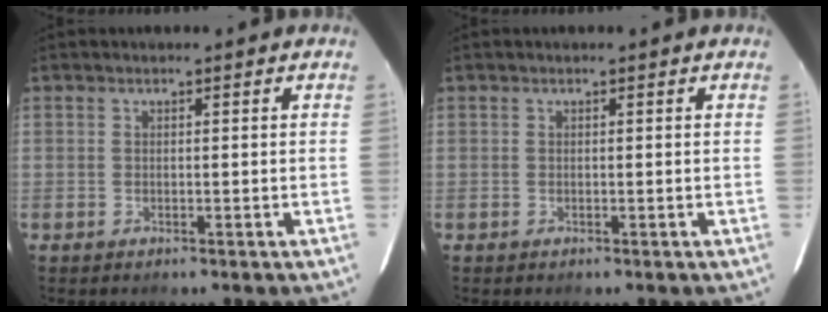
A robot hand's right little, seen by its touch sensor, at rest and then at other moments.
{"total": 0.0}